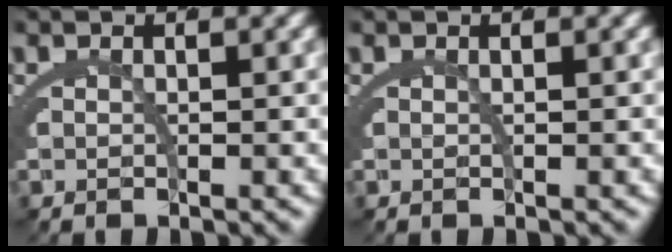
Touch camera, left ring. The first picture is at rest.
{"total": 0.0}